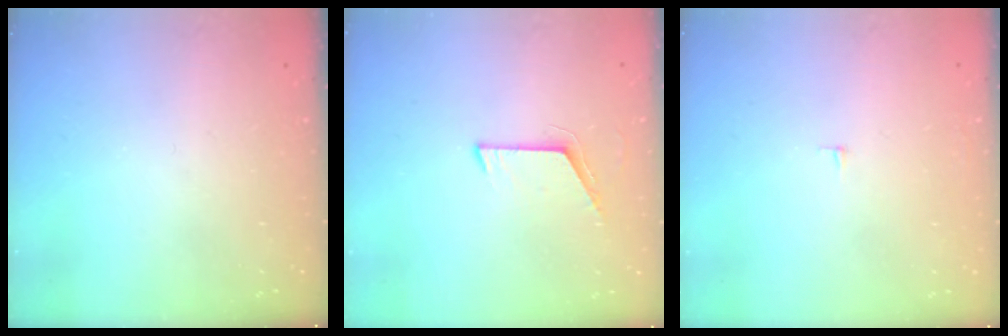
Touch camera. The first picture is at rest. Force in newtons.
{"total": 5.1, "press": 5.1, "slide": 0.5}
{"total": 2.7, "press": 2.7, "slide": 0.2}